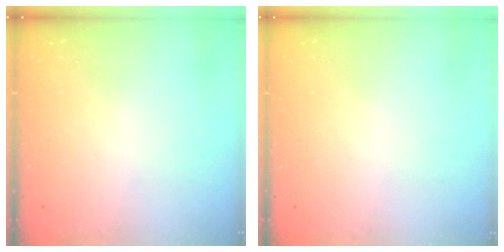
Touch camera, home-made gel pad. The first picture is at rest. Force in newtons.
{"total": 0.0}